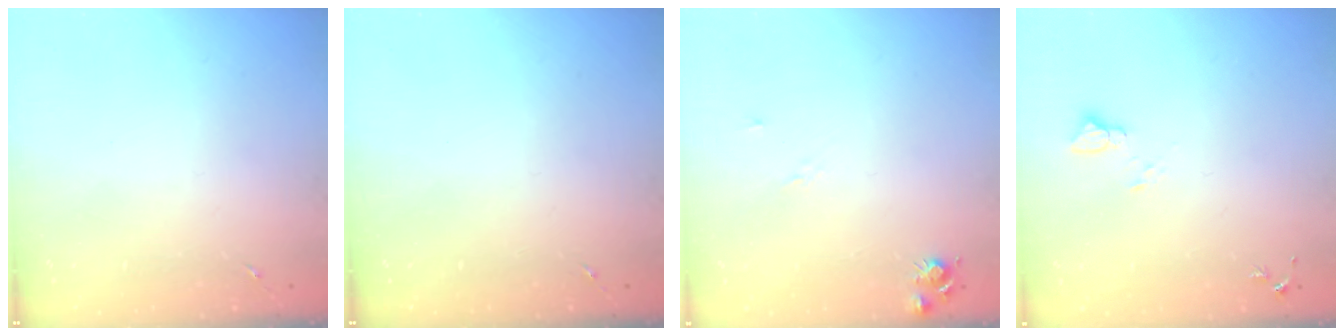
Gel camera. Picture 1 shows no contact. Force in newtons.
{"total": 0.0}
{"total": 6.5, "press": 6.5, "slide": 0.8}
{"total": 3.9, "press": 3.9, "slide": 0.4}